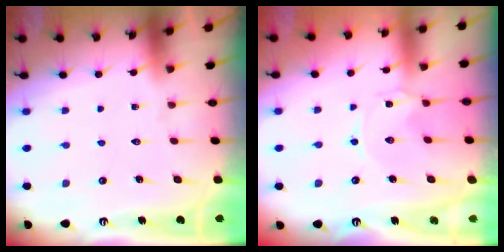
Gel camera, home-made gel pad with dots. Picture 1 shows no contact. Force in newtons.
{"total": 0.0}